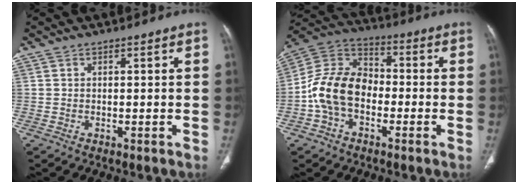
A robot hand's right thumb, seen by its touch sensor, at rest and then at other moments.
{"total": 13.2, "force": [-2.9, 9.3, 8.8], "torque": [-0.158, 0.043, -0.064]}